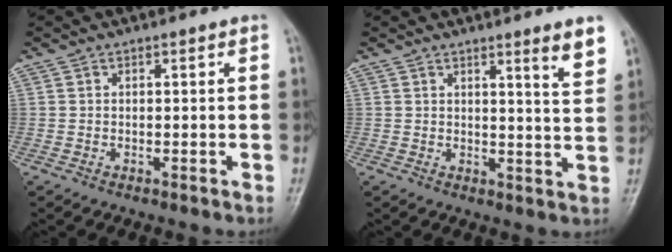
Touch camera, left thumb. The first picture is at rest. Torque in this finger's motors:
{"motor_torque": [0.82, 0.09, 0.19, -0.49, 0.00]}